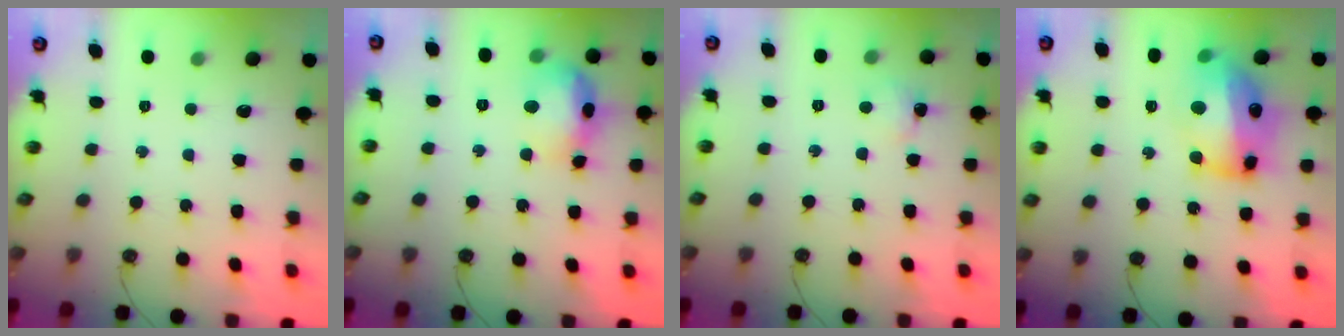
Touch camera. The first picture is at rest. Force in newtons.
{"total": 17.8, "press": 14.4, "slide": 10.5}
{"total": 2.0, "press": 1.9, "slide": 0.4}
{"total": 16.5, "press": 16.4, "slide": 1.6}